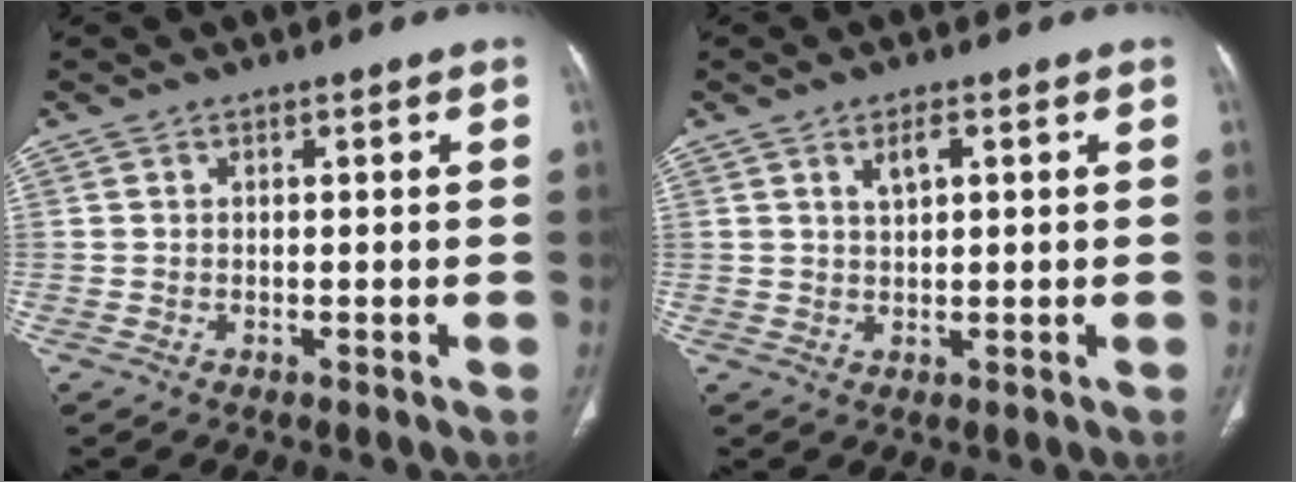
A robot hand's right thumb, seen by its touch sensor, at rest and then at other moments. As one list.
[{"total": 2.7, "force": [1.2, 1.1, 2.2], "torque": [-0.039, -0.003, 0.026]}]